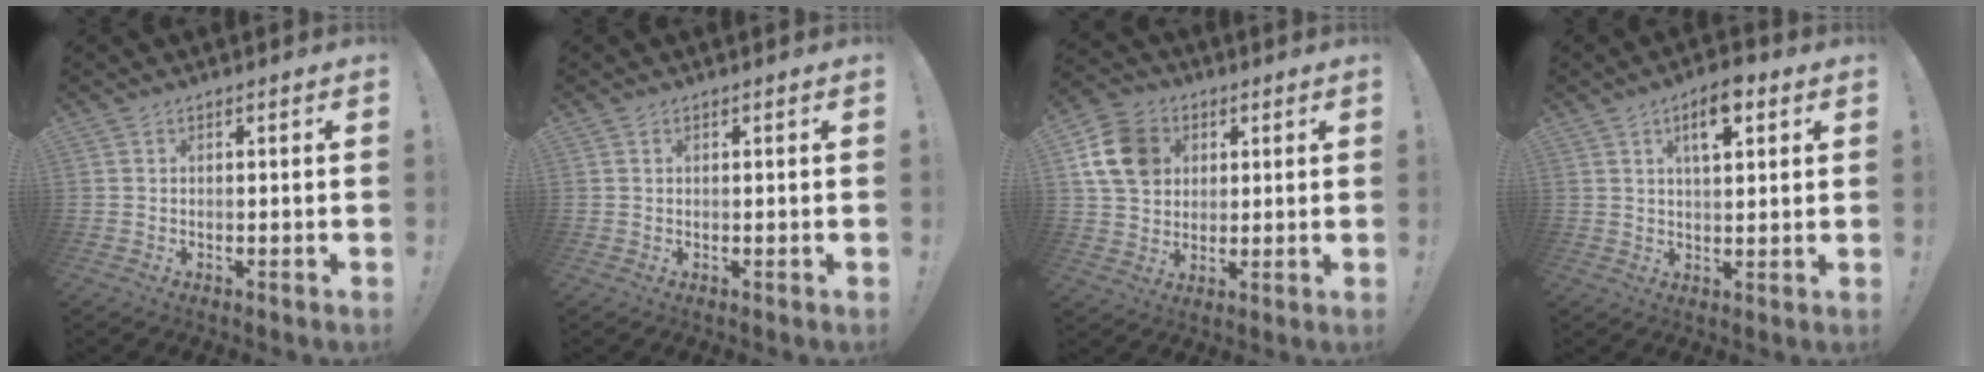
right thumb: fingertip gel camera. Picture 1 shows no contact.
{"total": 0.0}
{"total": 13.8, "force": [4.2, 11.2, 6.9], "torque": [-0.112, -0.004, 0.089]}
{"total": 7.5, "force": [3.6, 3.2, 5.8], "torque": [-0.080, -0.008, 0.056]}